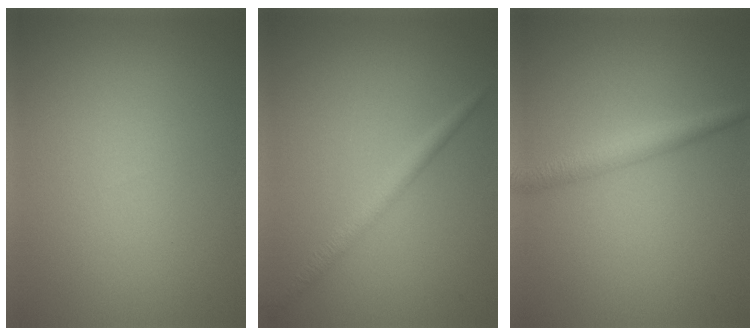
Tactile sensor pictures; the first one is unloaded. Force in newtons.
{"total": 1.9, "press": 1.9, "slide": 0.1}
{"total": 2.5, "press": 2.5, "slide": 0.1}